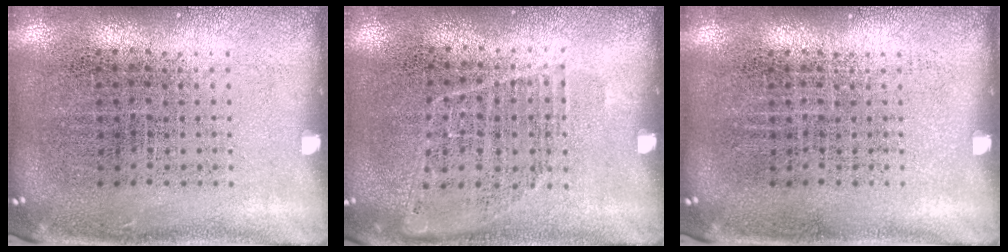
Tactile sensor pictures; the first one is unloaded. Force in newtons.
{"total": 0.9, "press": 0.8, "slide": 0.4}
{"total": 0.0}